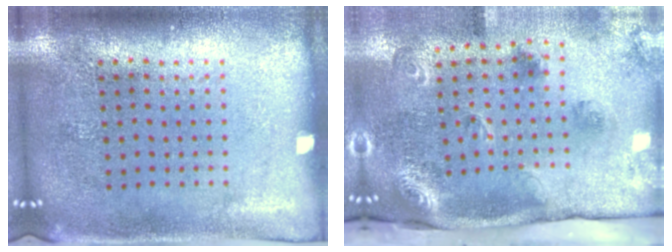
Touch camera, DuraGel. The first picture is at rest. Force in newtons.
{"total": 2.5, "press": 1.9, "slide": 1.7}